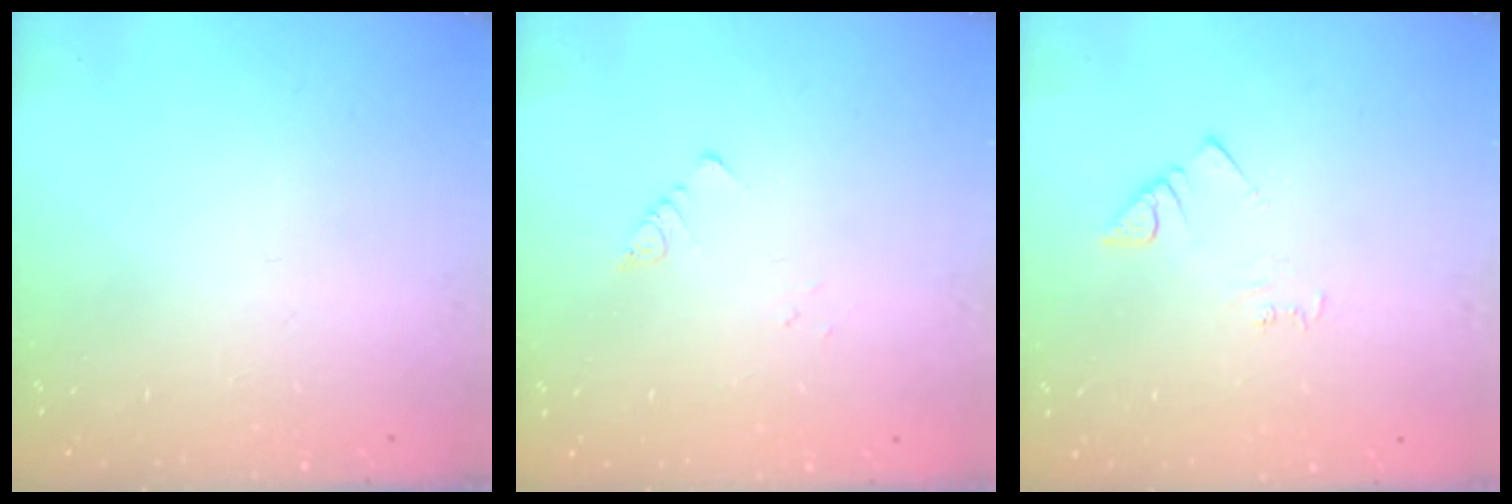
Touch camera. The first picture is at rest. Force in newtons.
{"total": 1.5, "press": 1.4, "slide": 0.1}
{"total": 2.9, "press": 2.9, "slide": 0.5}